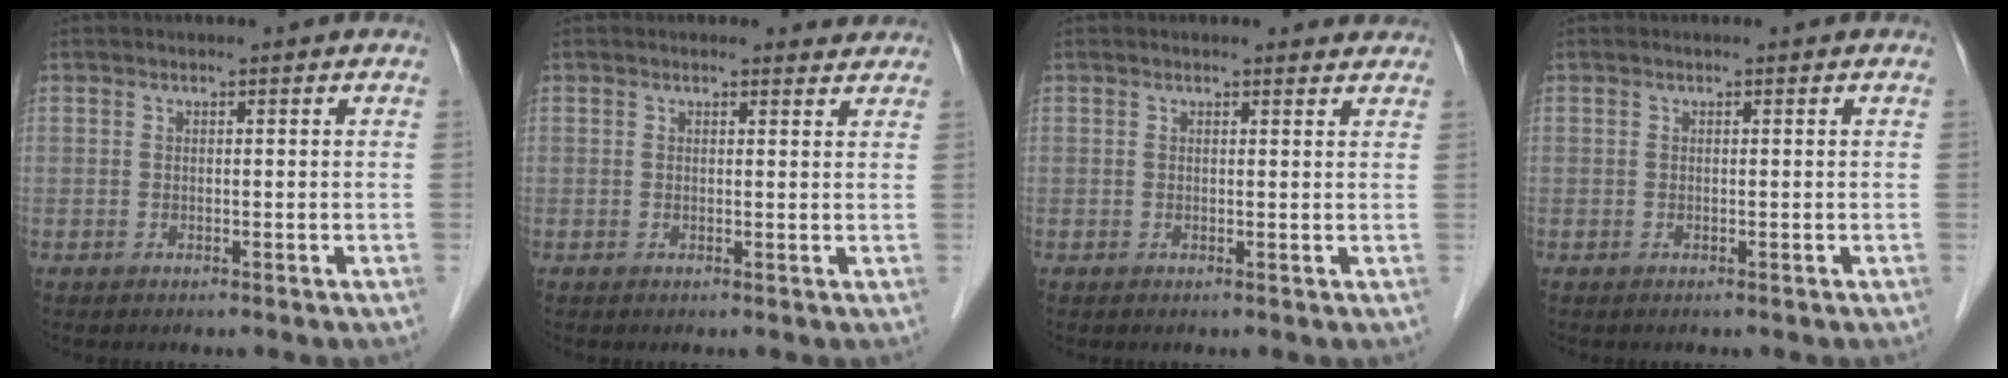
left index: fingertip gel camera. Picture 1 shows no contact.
{"total": 1.8, "force": [1.7, 0.6, -0.1], "torque": [-0.005, -0.006, 0.011]}
{"total": 1.9, "force": [1.8, 0.6, 0.0], "torque": [-0.005, -0.006, 0.011]}
{"total": 0.0}